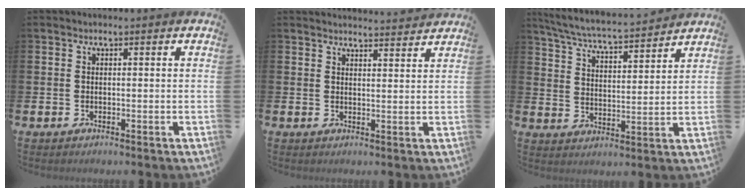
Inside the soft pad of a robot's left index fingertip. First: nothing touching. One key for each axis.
{"total": 2.8, "fx": 2.8, "fy": -0.2, "fz": -0.1, "tx": 0.005, "ty": -0.021, "tz": 0.049}
{"total": 6.0, "fx": 5.7, "fy": 0.3, "fz": 1.8, "tx": -0.062, "ty": -0.042, "tz": 0.098}